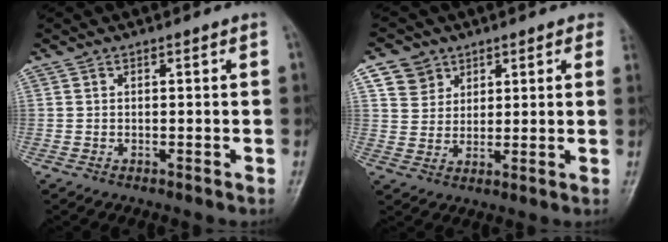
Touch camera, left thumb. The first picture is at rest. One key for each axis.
{"total": 7.8, "fx": 4.5, "fy": 6.3, "fz": 0.7, "tx": 0.036, "ty": -0.020, "tz": 0.074}